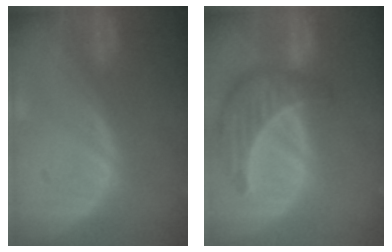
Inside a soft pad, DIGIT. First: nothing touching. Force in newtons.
{"total": 8.9, "press": 8.0, "slide": 3.7}